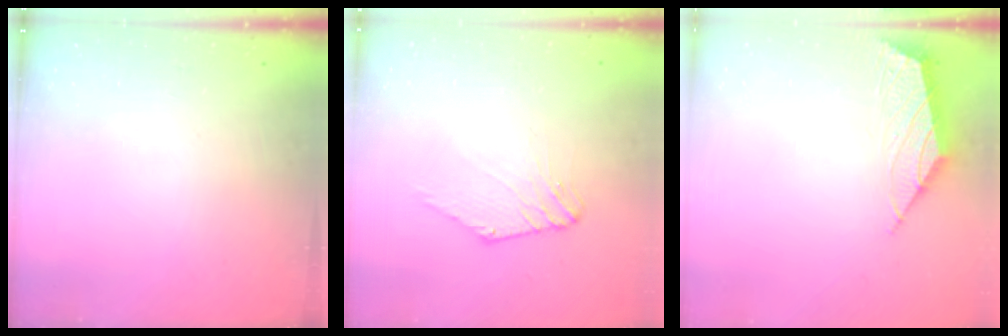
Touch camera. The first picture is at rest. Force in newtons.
{"total": 1.7, "press": 1.7, "slide": 0.4}
{"total": 2.2, "press": 2.1, "slide": 0.5}